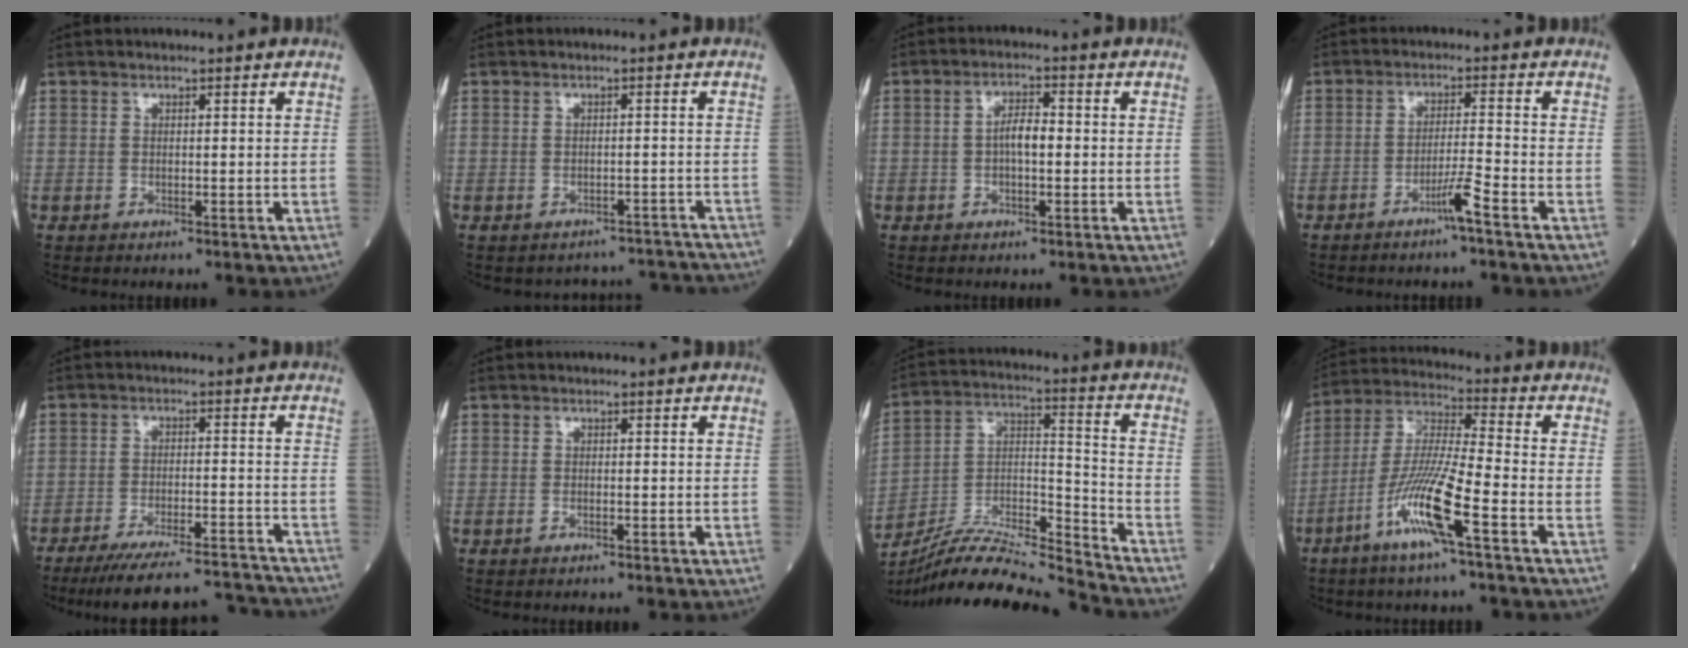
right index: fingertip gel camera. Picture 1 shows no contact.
{"total": 7.3, "force": [-7.1, 1.8, -0.8], "torque": [0.017, 0.030, -0.070]}
{"total": 3.7, "force": [-0.3, 1.2, 3.5], "torque": [-0.065, 0.011, -0.007]}
{"total": 3.9, "force": [-2.6, -0.9, 2.7], "torque": [-0.053, -0.005, -0.051]}
{"total": 17.9, "force": [-17.0, 0.9, 5.6], "torque": [-0.079, -0.009, -0.236]}
{"total": 0.6, "force": [-0.3, 0.2, 0.5], "torque": [-0.013, -0.001, -0.004]}
{"total": 17.4, "force": [-16.6, -0.8, 5.2], "torque": [-0.092, 0.021, -0.294]}
{"total": 12.2, "force": [-5.8, 0.0, 10.8], "torque": [-0.224, -0.010, -0.119]}